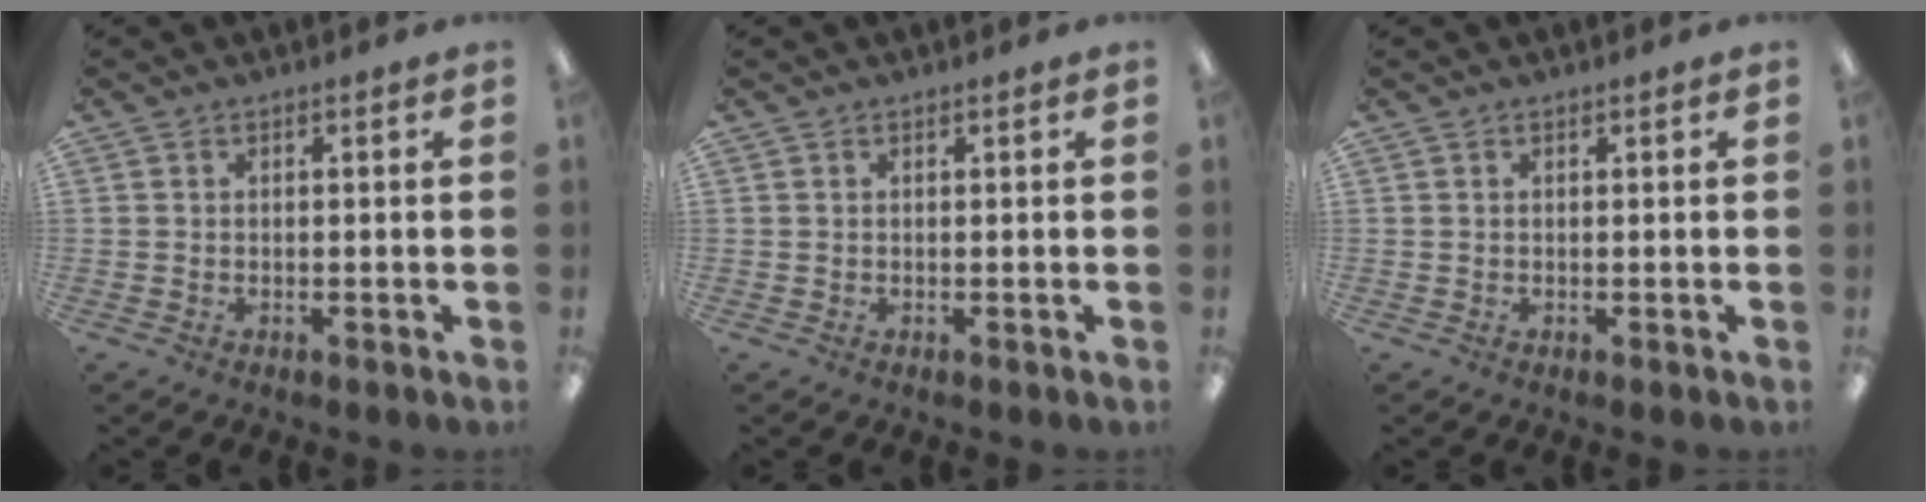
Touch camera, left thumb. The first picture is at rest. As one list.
[{"total": 0.0}, {"total": 0.0}]